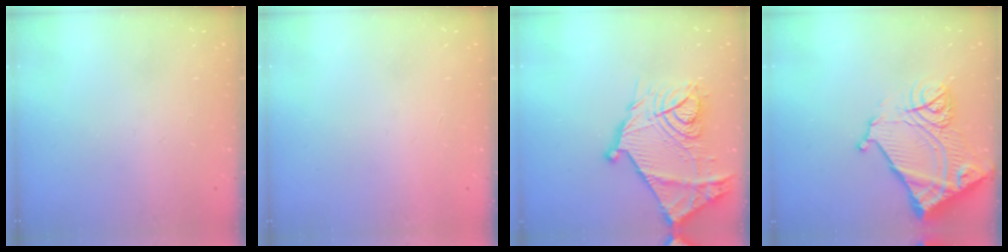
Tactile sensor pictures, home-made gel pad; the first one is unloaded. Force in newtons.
{"total": 1.7, "press": 1.7, "slide": 0.1}
{"total": 22.8, "press": 22.7, "slide": 1.7}
{"total": 18.5, "press": 18.4, "slide": 1.9}